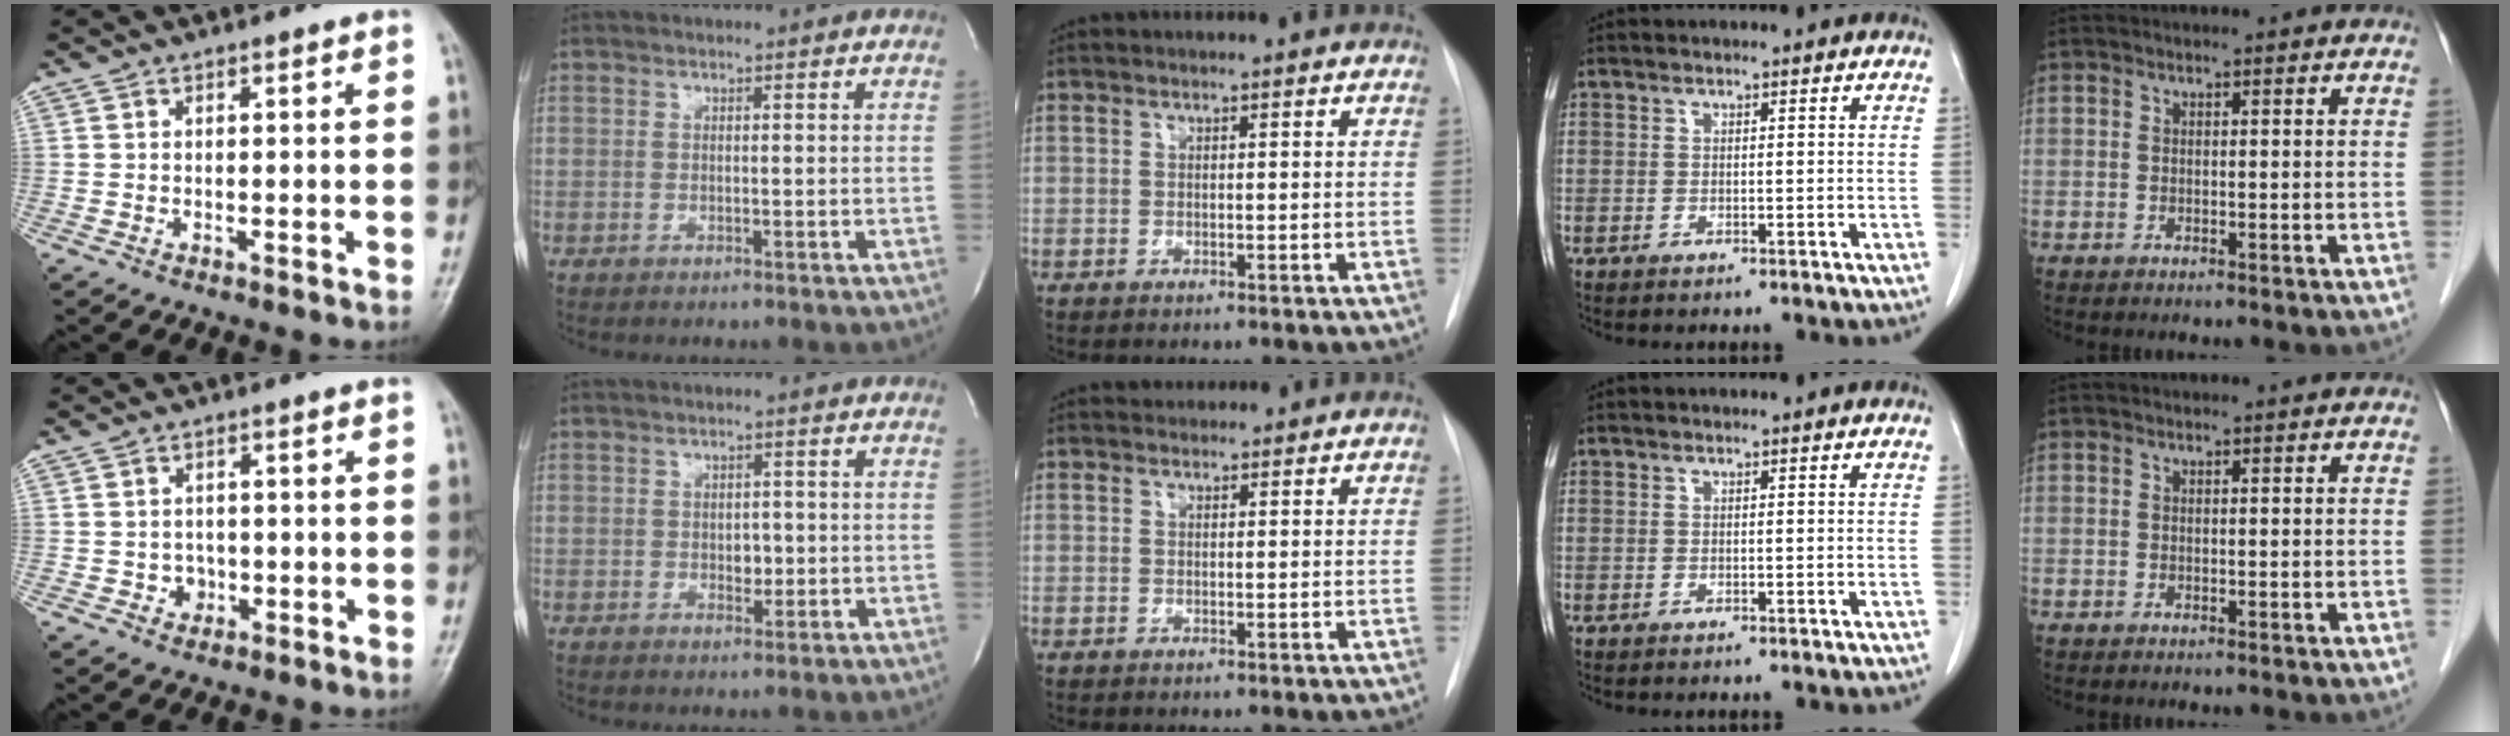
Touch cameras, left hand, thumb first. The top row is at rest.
{"thumb": {"total": 2.8, "force": [-0.7, 2.6, 1.0], "torque": [0.003, 0.007, -0.008]}, "index": {"total": 1.9, "force": [-0.3, 1.3, 1.4], "torque": [-0.018, 0.001, -0.001]}, "middle": {"total": 1.3, "force": [1.2, 0.6, -0.1], "torque": [0.001, 0.013, 0.018]}}